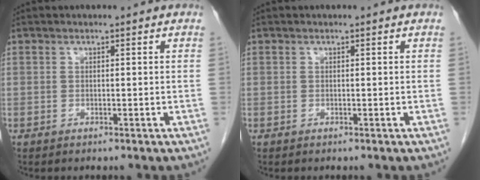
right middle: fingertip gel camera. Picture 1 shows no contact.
{"total": 0.0}